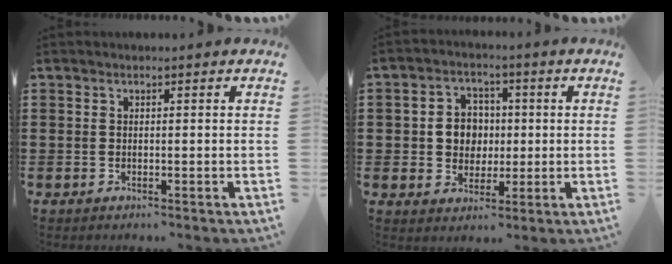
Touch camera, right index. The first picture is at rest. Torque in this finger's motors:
{"motor_torque": [1.25, -0.21, 0.55, 0.13]}